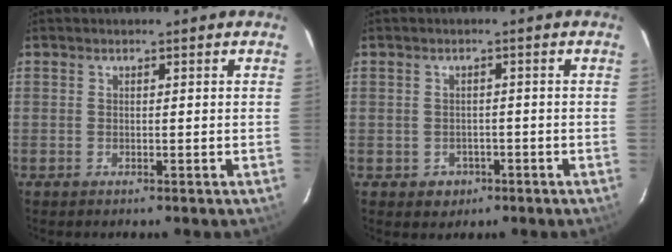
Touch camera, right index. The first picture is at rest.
{"total": 3.4, "force": [-1.1, 3.2, 0.4], "torque": [-0.014, 0.009, -0.007]}